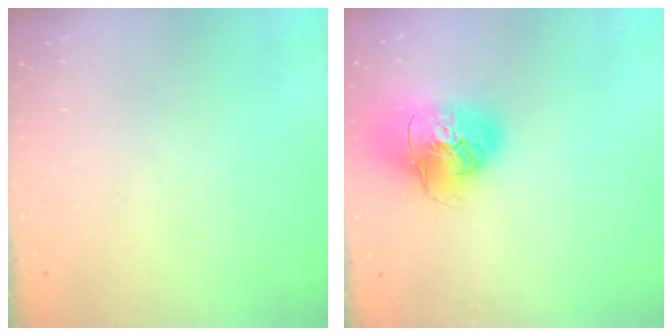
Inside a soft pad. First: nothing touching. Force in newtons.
{"total": 19.6, "press": 19.4, "slide": 2.7}